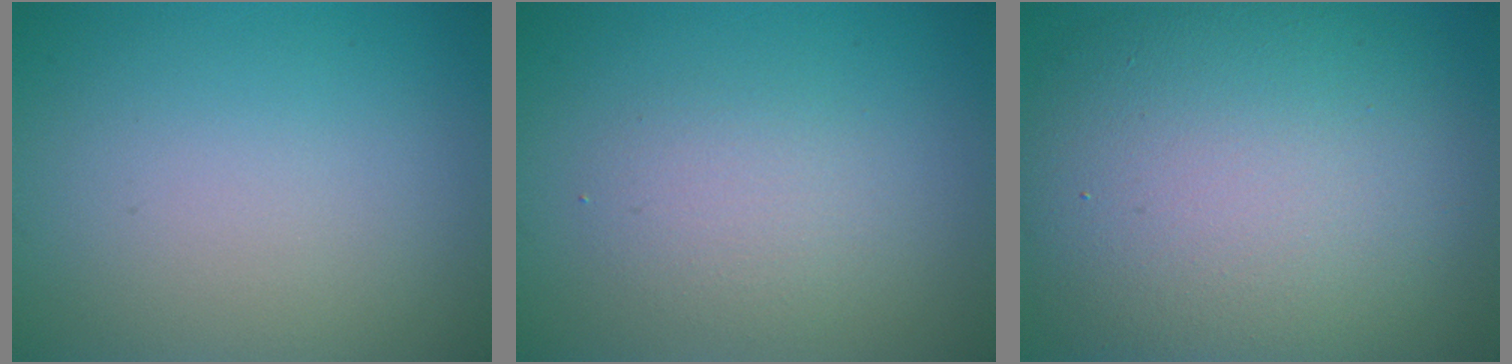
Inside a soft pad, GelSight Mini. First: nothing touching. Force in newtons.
{"total": 2.2, "press": 2.2, "slide": 0.1}
{"total": 13.4, "press": 13.4, "slide": 1.2}